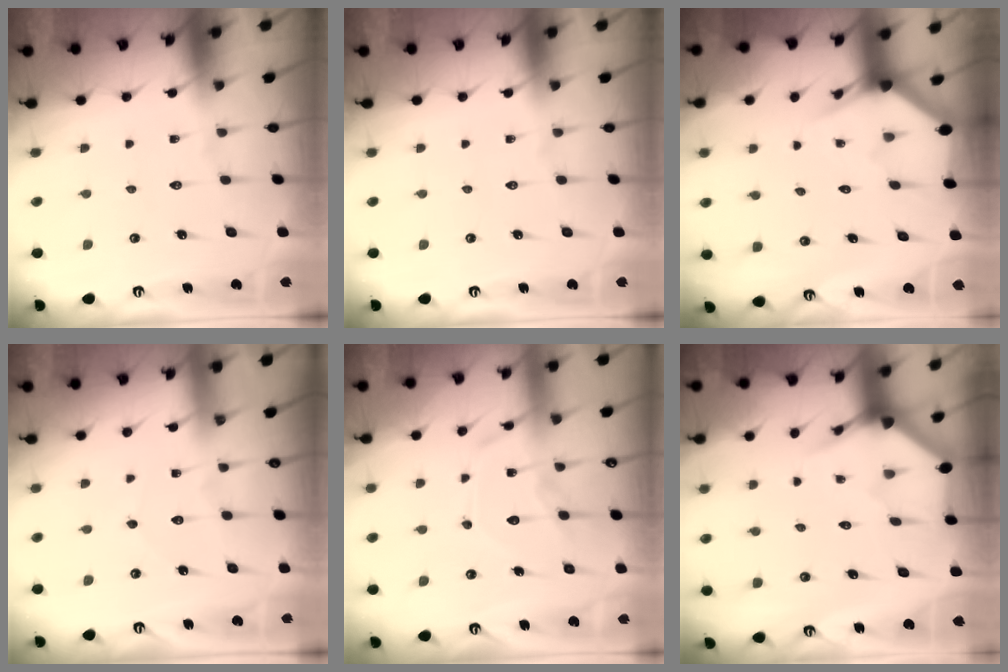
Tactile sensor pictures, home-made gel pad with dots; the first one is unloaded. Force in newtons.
{"total": 0.0}
{"total": 2.7, "press": 2.7, "slide": 0.1}
{"total": 2.5, "press": 2.5, "slide": 0.2}
{"total": 12.4, "press": 12.4, "slide": 1.1}
{"total": 3.6, "press": 3.6, "slide": 0.1}